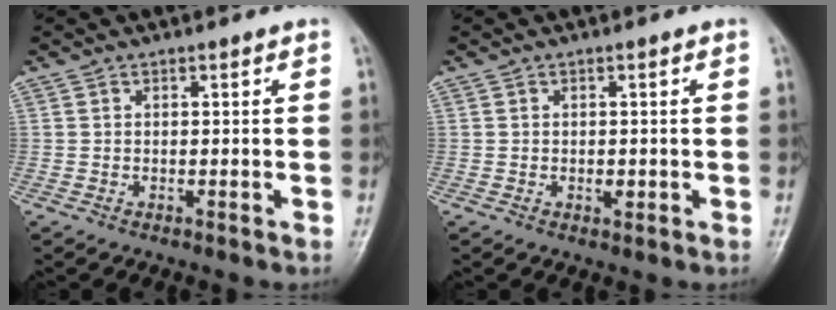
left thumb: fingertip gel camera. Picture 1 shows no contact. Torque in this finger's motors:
{"motor_torque": [-0.14, 0.18, 0.18, 0.12, 0.00]}